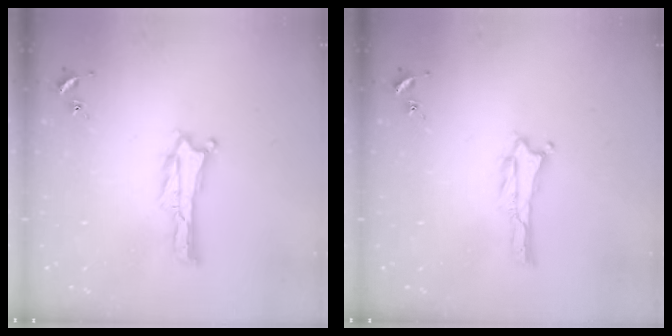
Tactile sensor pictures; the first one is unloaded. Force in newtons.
{"total": 0.0}